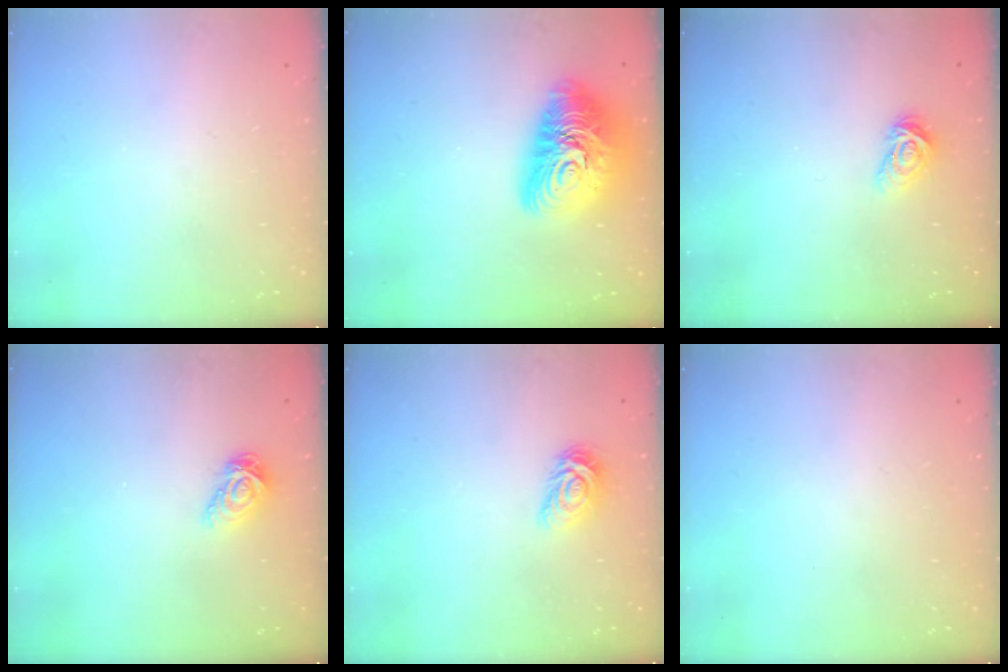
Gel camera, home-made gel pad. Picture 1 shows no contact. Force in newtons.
{"total": 17.8, "press": 17.7, "slide": 1.4}
{"total": 5.6, "press": 5.6, "slide": 0.3}
{"total": 6.4, "press": 6.4, "slide": 0.2}
{"total": 6.8, "press": 6.8, "slide": 0.2}
{"total": 0.0}